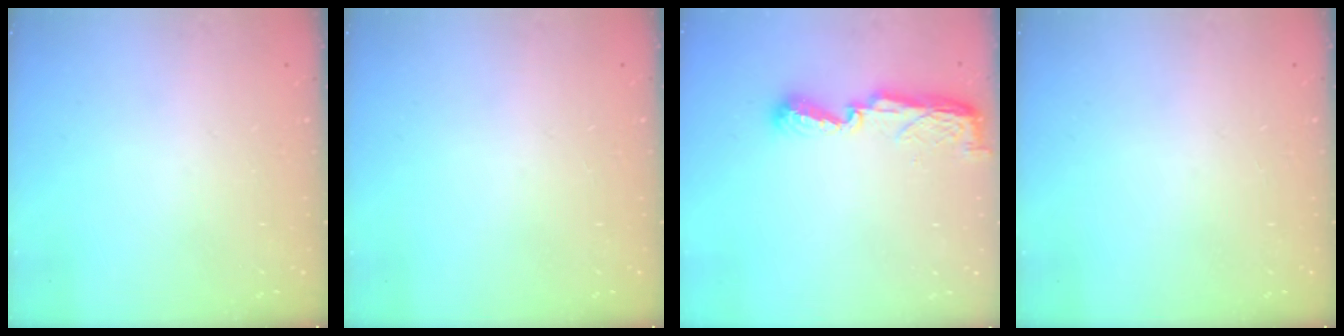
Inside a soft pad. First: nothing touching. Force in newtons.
{"total": 0.0}
{"total": 8.5, "press": 8.5, "slide": 0.1}
{"total": 0.0}